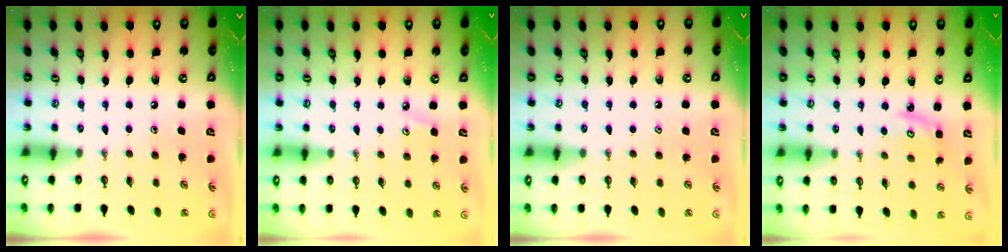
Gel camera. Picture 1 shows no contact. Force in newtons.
{"total": 3.2, "press": 3.2, "slide": 0.3}
{"total": 0.8, "press": 0.2, "slide": 0.7}
{"total": 2.3, "press": 2.3, "slide": 0.3}